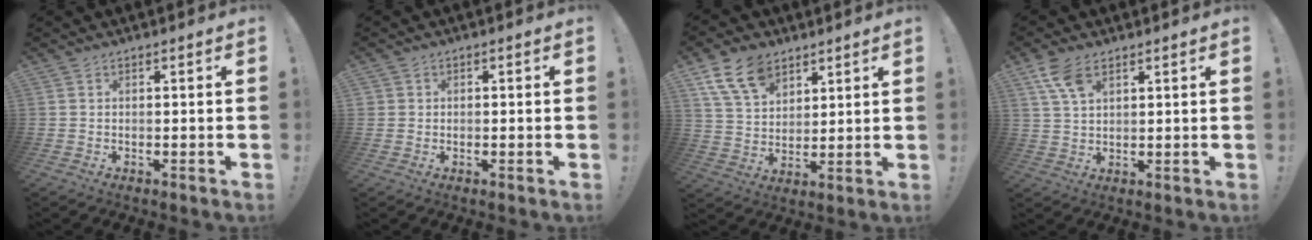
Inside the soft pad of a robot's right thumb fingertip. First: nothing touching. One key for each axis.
{"total": 1.1, "fx": -0.2, "fy": 1.1, "fz": 0.3, "tx": -0.011, "ty": 0.005, "tz": -0.002}
{"total": 12.9, "fx": 7.9, "fy": 8.0, "fz": 6.2, "tx": -0.109, "ty": -0.034, "tz": 0.152}
{"total": 7.2, "fx": 4.1, "fy": 3.7, "fz": 4.7, "tx": -0.080, "ty": -0.015, "tz": 0.079}